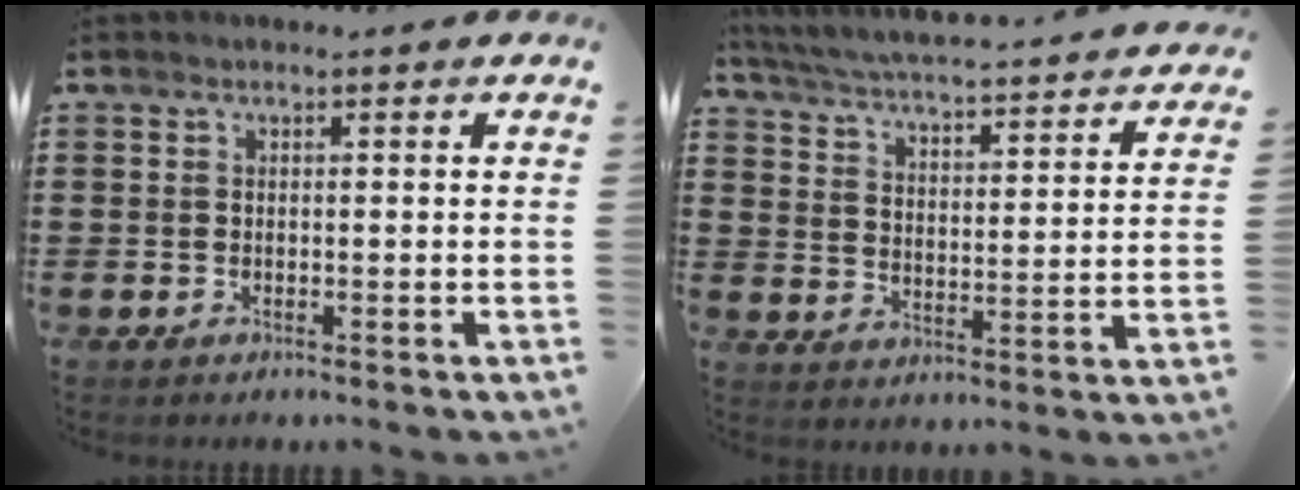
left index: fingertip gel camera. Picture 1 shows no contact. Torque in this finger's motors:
{"motor_torque": [2.14, 0.00, 0.25, 0.12]}